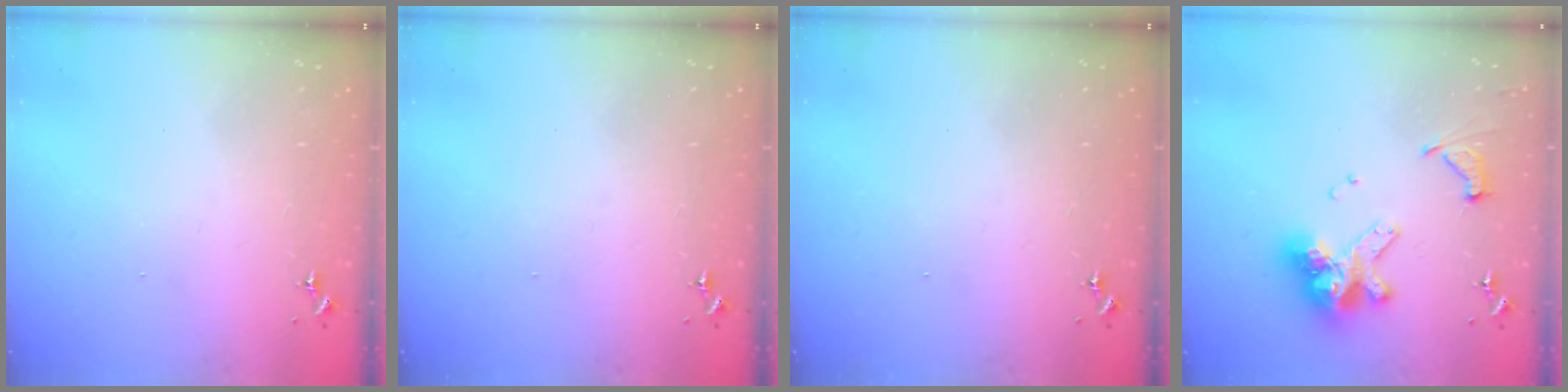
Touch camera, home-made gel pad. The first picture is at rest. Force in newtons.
{"total": 0.0}
{"total": 0.0}
{"total": 14.8, "press": 14.7, "slide": 1.6}